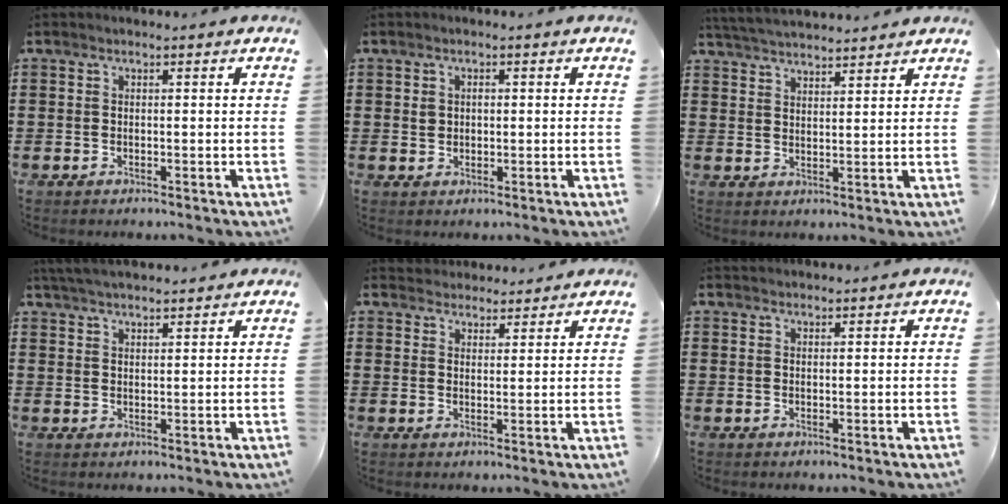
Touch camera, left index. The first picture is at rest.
{"total": 1.3, "force": [0.4, 1.0, 0.7], "torque": [-0.017, 0.007, 0.007]}
{"total": 3.8, "force": [3.8, 0.0, 0.3], "torque": [-0.020, -0.014, 0.068]}
{"total": 3.6, "force": [3.5, 0.1, 1.0], "torque": [-0.029, -0.005, 0.066]}
{"total": 2.9, "force": [2.8, 0.8, -0.4], "torque": [-0.002, -0.005, 0.054]}
{"total": 1.3, "force": [1.3, 0.2, 0.0], "torque": [-0.003, -0.001, 0.026]}